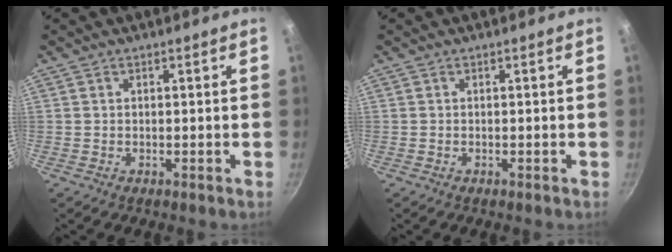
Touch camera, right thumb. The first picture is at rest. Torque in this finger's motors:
{"motor_torque": [-0.04, -0.15, -0.38, 0.38, 0.00]}